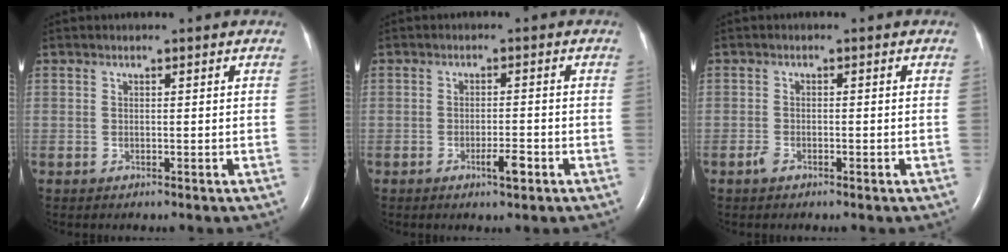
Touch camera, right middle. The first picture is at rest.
{"total": 2.8, "force": [-1.5, 0.4, 2.3], "torque": [-0.038, -0.001, -0.022]}
{"total": 1.1, "force": [-0.8, 0.5, 0.6], "torque": [-0.019, 0.000, -0.015]}